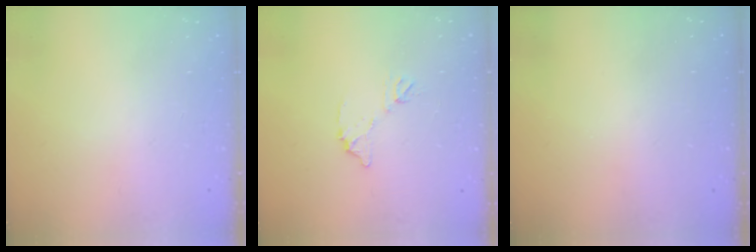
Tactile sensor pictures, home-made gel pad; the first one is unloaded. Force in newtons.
{"total": 8.1, "press": 8.1, "slide": 0.5}
{"total": 2.9, "press": 2.8, "slide": 0.9}